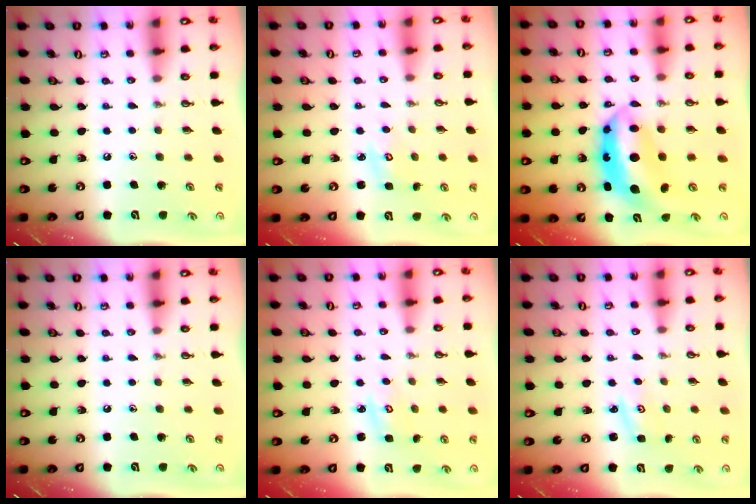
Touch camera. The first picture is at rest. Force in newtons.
{"total": 2.7, "press": 2.7, "slide": 0.3}
{"total": 9.1, "press": 9.0, "slide": 1.0}
{"total": 0.0}
{"total": 3.7, "press": 3.7, "slide": 0.5}
{"total": 2.3, "press": 2.3, "slide": 0.3}